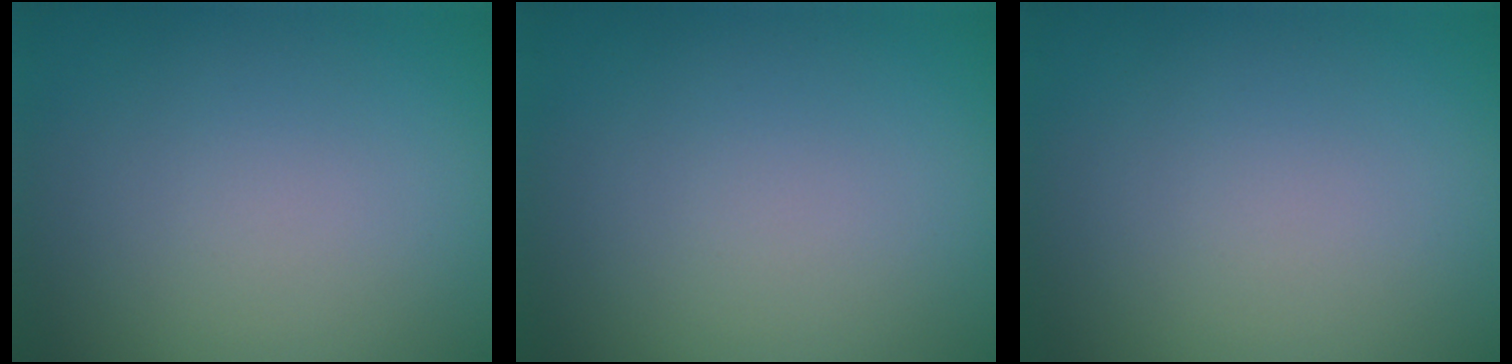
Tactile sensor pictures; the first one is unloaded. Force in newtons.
{"total": 0.0}
{"total": 0.0}